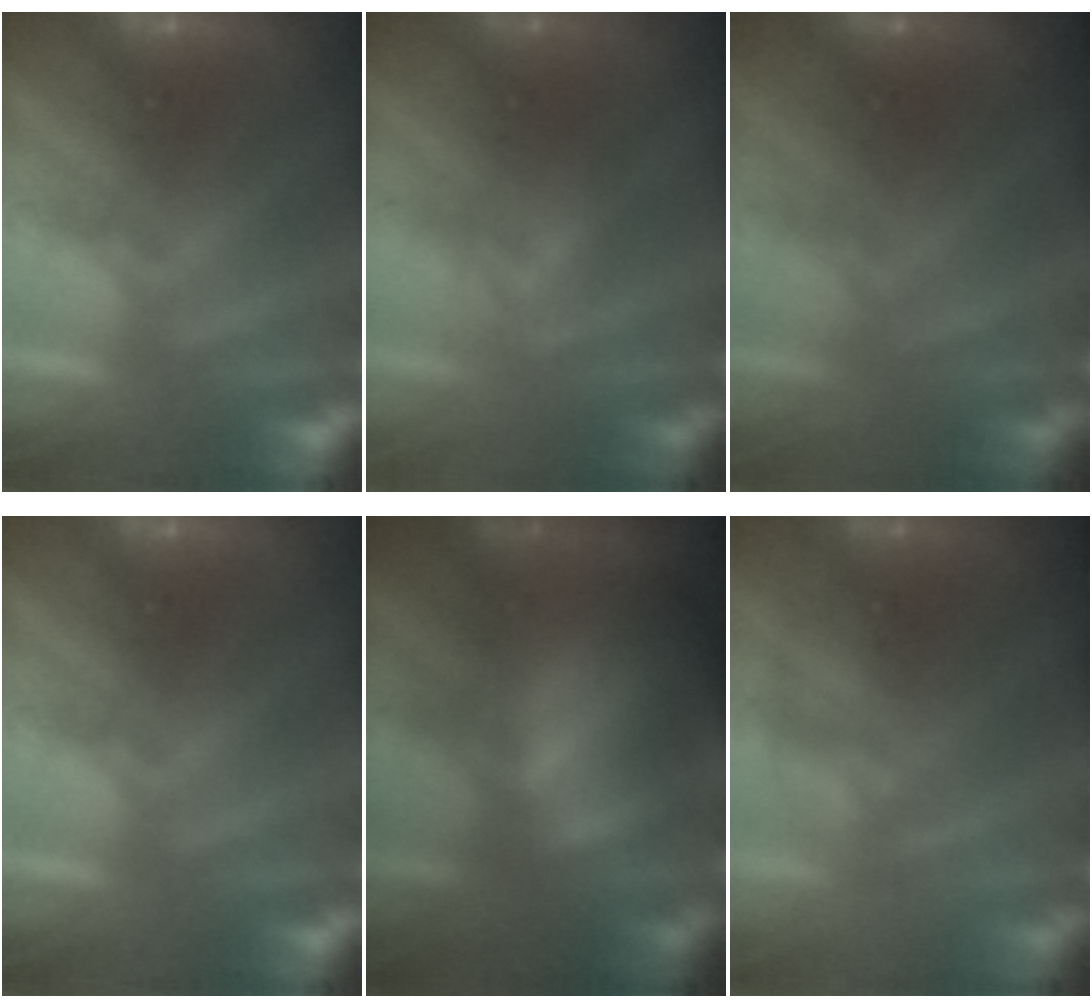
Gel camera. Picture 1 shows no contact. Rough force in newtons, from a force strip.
{"total": 2.7}
{"total": 1.7}
{"total": 0.0}
{"total": 6.9}
{"total": 3.2}